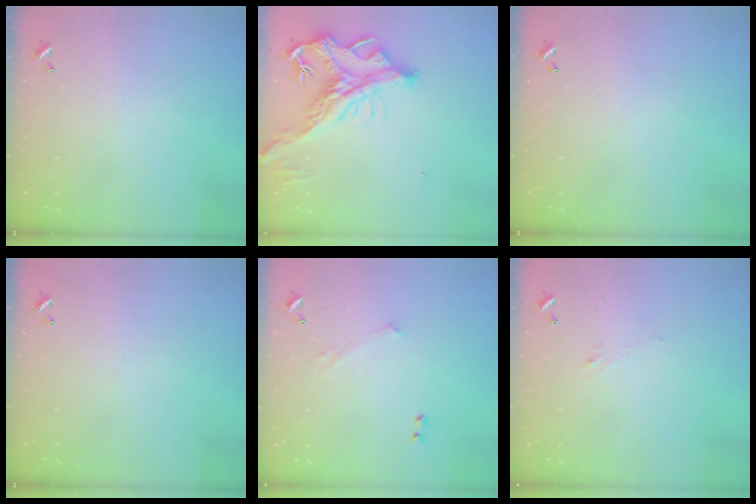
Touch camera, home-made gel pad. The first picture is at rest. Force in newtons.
{"total": 6.6, "press": 6.3, "slide": 1.9}
{"total": 0.0}
{"total": 0.0}
{"total": 1.6, "press": 1.5, "slide": 0.6}
{"total": 1.2, "press": 0.8, "slide": 0.8}